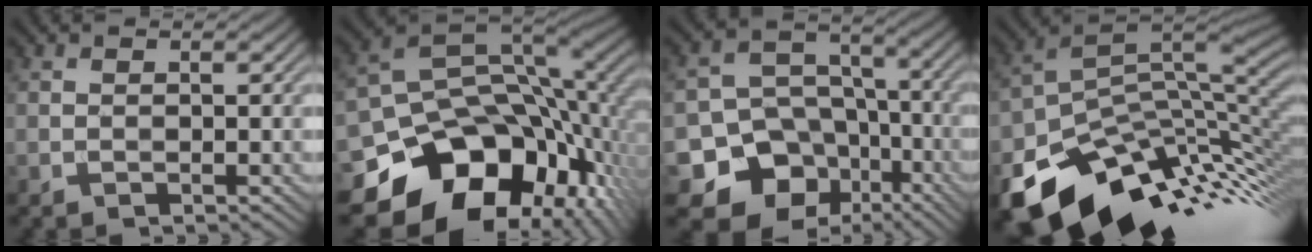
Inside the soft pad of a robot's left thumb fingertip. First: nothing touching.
{"total": 16.9, "force": [-7.0, 11.9, 9.8], "torque": [-0.189, -0.054, -0.091]}
{"total": 14.3, "force": [-7.4, 11.7, 3.7], "torque": [-0.094, -0.029, -0.139]}
{"total": 15.8, "force": [-7.9, 8.3, 10.9], "torque": [-0.200, -0.033, -0.128]}